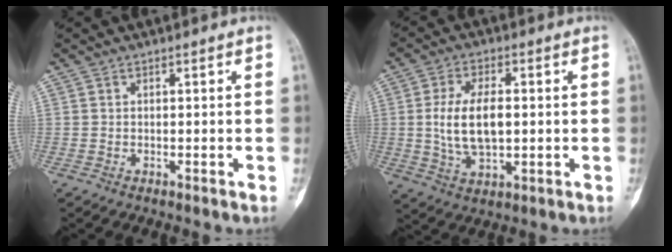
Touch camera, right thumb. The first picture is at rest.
{"total": 10.3, "force": [0.4, 5.3, 8.9], "torque": [-0.167, -0.002, 0.012]}